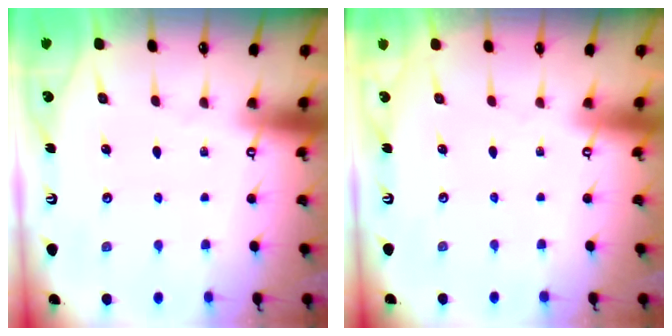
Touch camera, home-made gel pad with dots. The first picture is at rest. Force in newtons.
{"total": 0.0}